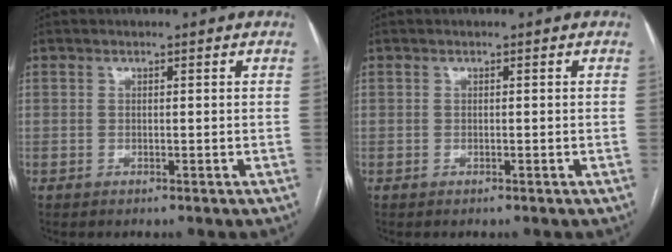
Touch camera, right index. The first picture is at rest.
{"total": 0.0}